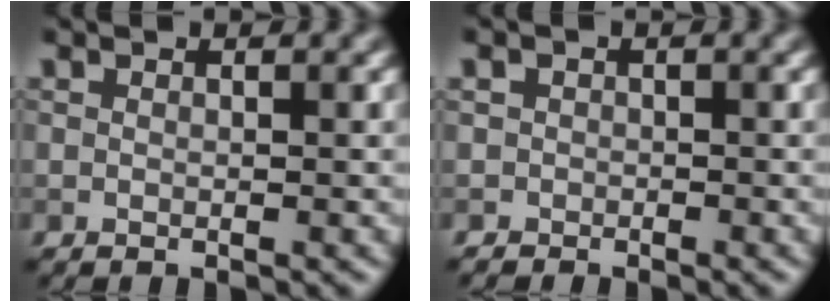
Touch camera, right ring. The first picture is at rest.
{"total": 1.3, "force": [-0.8, 1.0, -0.1], "torque": [0.018, 0.007, -0.016]}